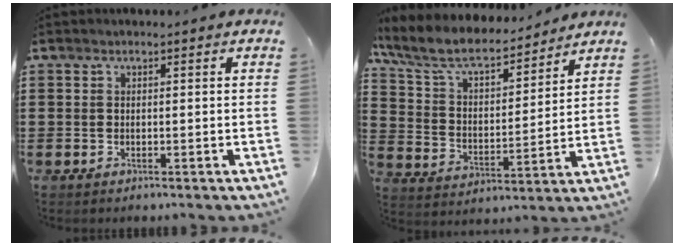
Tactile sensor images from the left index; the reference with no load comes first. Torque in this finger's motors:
{"motor_torque": [1.34, -0.80, 0.77, 0.21]}